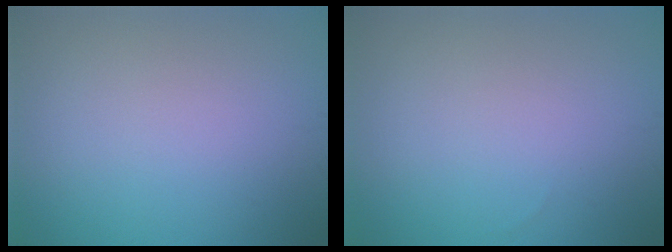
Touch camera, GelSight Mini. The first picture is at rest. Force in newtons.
{"total": 0.0}